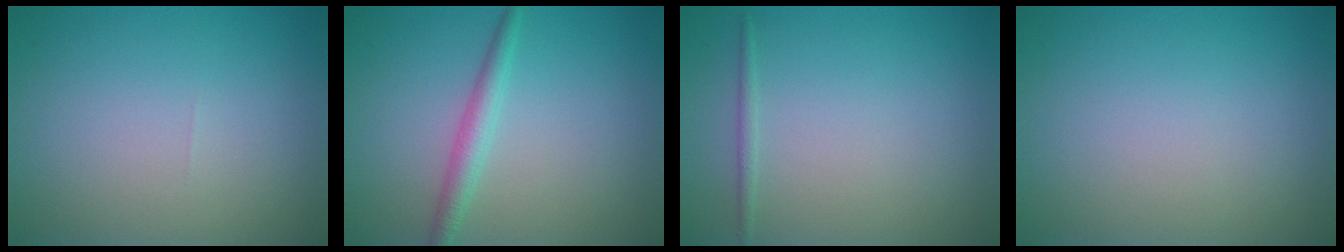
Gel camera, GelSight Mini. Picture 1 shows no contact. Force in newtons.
{"total": 2.1, "press": 2.1, "slide": 0.1}
{"total": 0.7, "press": 0.7, "slide": 0.0}
{"total": 0.0}